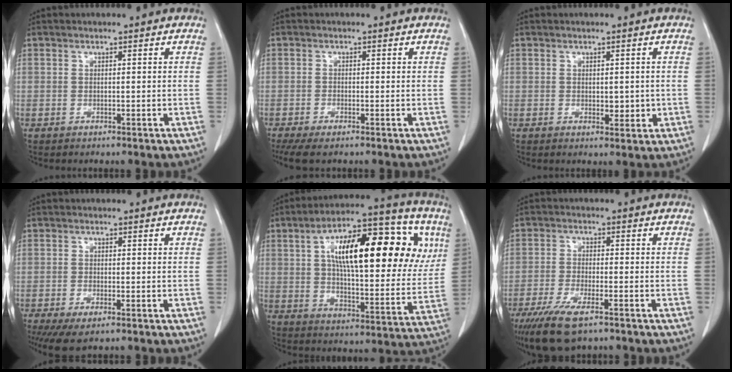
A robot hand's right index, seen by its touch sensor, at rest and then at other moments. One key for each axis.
{"total": 4.2, "fx": -3.1, "fy": 0.8, "fz": 2.7, "tx": -0.044, "ty": -0.007, "tz": -0.051}
{"total": 2.4, "fx": 0.1, "fy": 1.4, "fz": 2.0, "tx": -0.022, "ty": -0.003, "tz": 0.009}
{"total": 4.2, "fx": -2.6, "fy": 1.2, "fz": 3.1, "tx": -0.052, "ty": -0.009, "tz": -0.040}
{"total": 25.1, "fx": 8.0, "fy": 8.3, "fz": 22.3, "tx": -0.341, "ty": 0.045, "tz": 0.116}
{"total": 8.9, "fx": -6.0, "fy": 2.1, "fz": 6.2, "tx": -0.115, "ty": -0.019, "tz": -0.100}